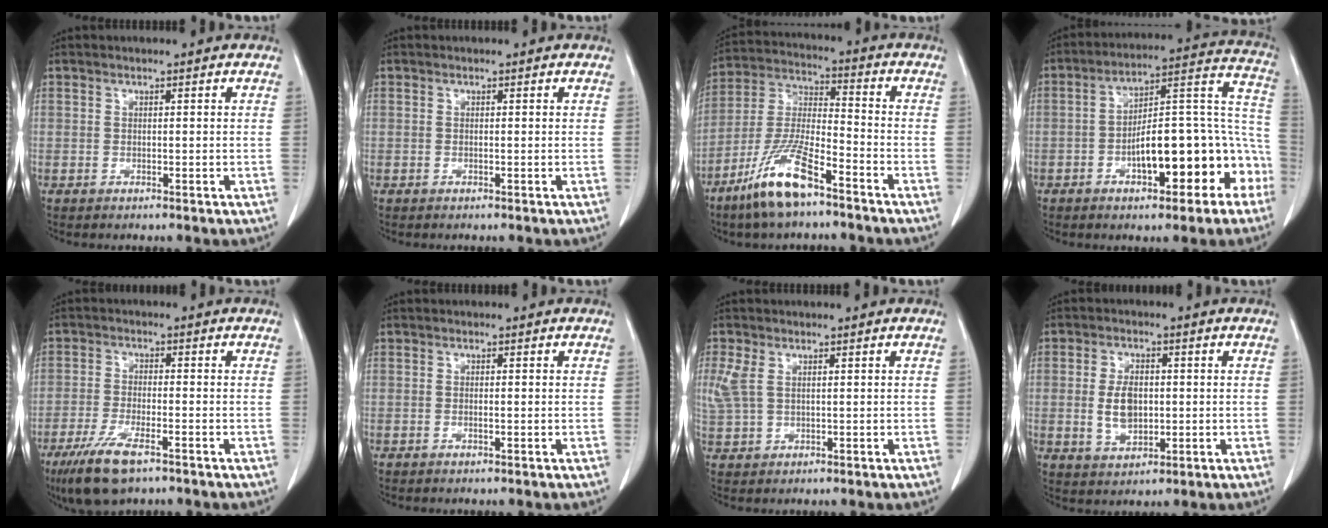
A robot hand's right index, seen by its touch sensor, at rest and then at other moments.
{"total": 0.0}
{"total": 12.1, "force": [-8.0, 2.3, 8.8], "torque": [-0.192, -0.017, -0.156]}
{"total": 16.9, "force": [-6.3, 5.7, 14.6], "torque": [-0.188, 0.048, -0.083]}
{"total": 8.0, "force": [-5.2, 1.9, 5.8], "torque": [-0.117, -0.017, -0.089]}
{"total": 0.6, "force": [-0.1, 0.1, 0.6], "torque": [-0.013, 0.000, -0.002]}
{"total": 3.5, "force": [1.3, 2.0, 2.6], "torque": [-0.086, 0.014, 0.035]}
{"total": 5.7, "force": [-0.1, 3.4, 4.6], "torque": [-0.096, 0.003, 0.006]}